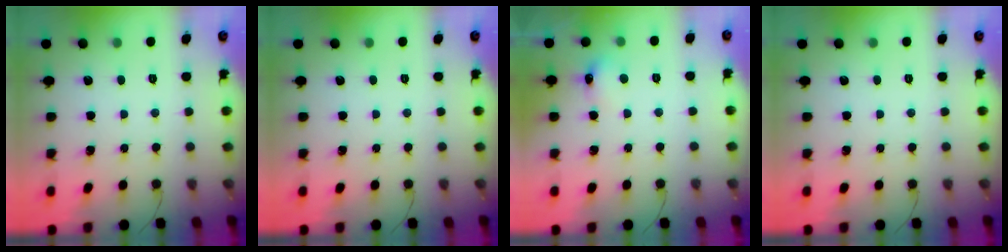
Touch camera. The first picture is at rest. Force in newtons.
{"total": 0.0}
{"total": 7.0, "press": 6.9, "slide": 1.4}
{"total": 0.0}